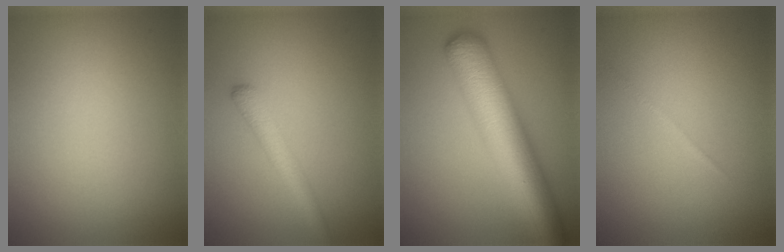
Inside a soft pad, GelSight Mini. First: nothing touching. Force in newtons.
{"total": 2.7, "press": 2.7, "slide": 0.0}
{"total": 10.4, "press": 10.4, "slide": 0.2}
{"total": 0.5, "press": 0.5, "slide": 0.0}